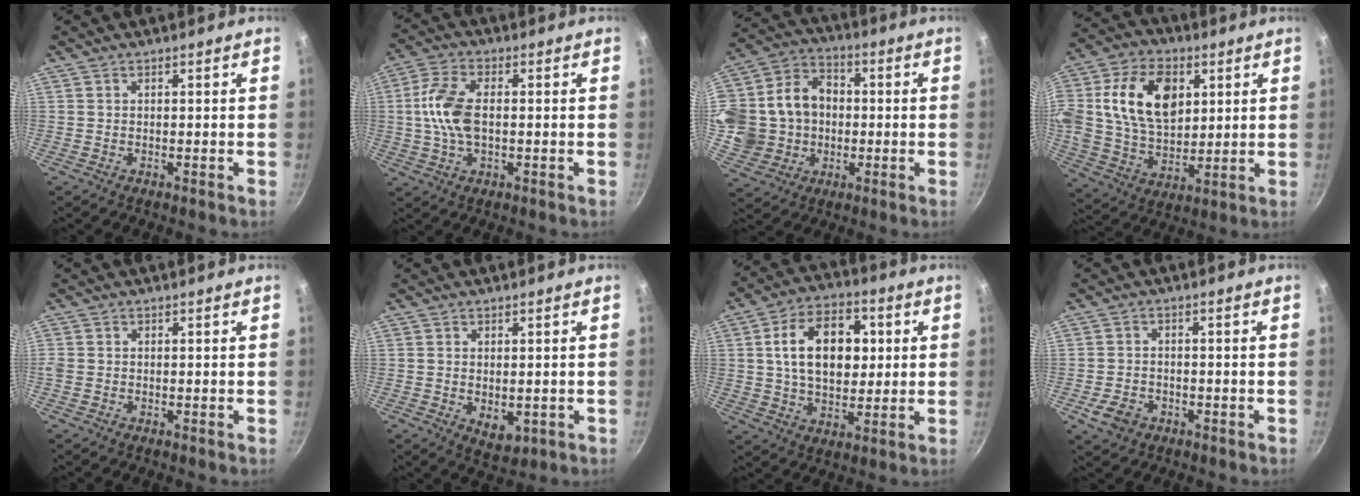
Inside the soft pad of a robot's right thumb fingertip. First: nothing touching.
{"total": 9.7, "force": [0.1, 5.3, 8.1], "torque": [-0.160, 0.017, -0.006]}
{"total": 21.7, "force": [-0.1, 18.4, 11.5], "torque": [-0.239, 0.040, 0.007]}
{"total": 18.8, "force": [4.7, 12.7, 13.0], "torque": [-0.215, -0.002, 0.082]}
{"total": 1.3, "force": [-0.3, 1.1, 0.6], "torque": [-0.012, 0.001, -0.008]}
{"total": 4.9, "force": [-0.7, 3.1, 3.7], "torque": [-0.049, -0.011, 0.000]}
{"total": 16.0, "force": [2.8, 10.5, 11.7], "torque": [-0.157, 0.009, 0.040]}
{"total": 4.7, "force": [-2.2, 3.6, 2.2], "torque": [-0.040, 0.017, -0.034]}